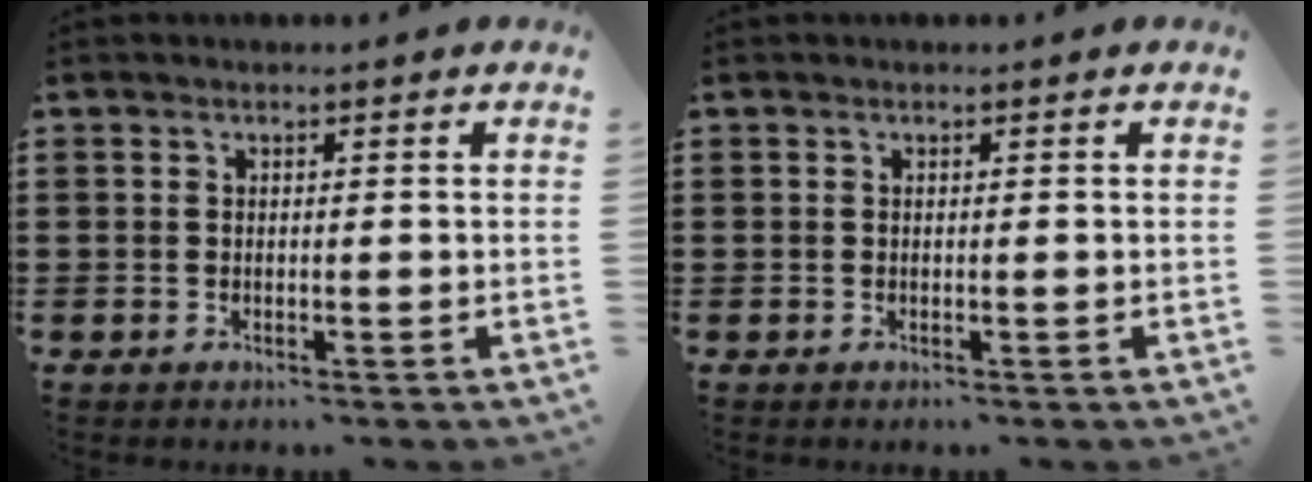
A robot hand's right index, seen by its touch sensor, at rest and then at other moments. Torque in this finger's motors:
{"motor_torque": [0.03, 0.03, 0.00, 0.00]}